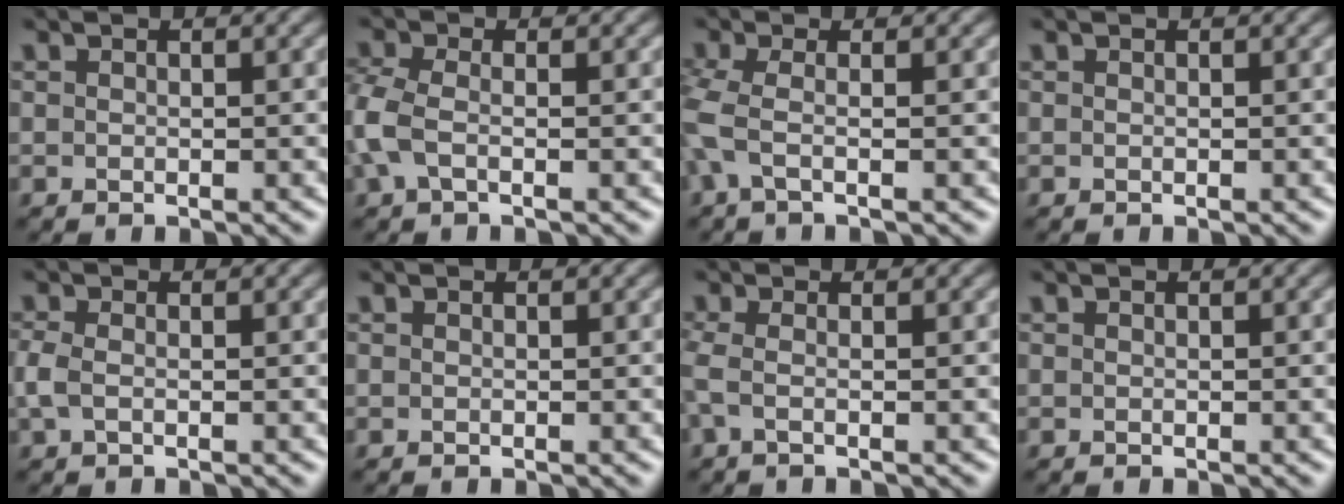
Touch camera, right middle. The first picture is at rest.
{"total": 2.8, "force": [-0.4, 1.5, 2.3], "torque": [-0.067, 0.005, -0.019]}
{"total": 2.7, "force": [-0.5, 0.8, 2.5], "torque": [-0.069, -0.005, -0.019]}
{"total": 0.0}
{"total": 1.7, "force": [-0.2, 1.0, 1.3], "torque": [-0.039, 0.002, -0.008]}
{"total": 0.0}
{"total": 1.6, "force": [-0.2, 0.5, 1.5], "torque": [-0.039, -0.005, -0.014]}
{"total": 0.0}